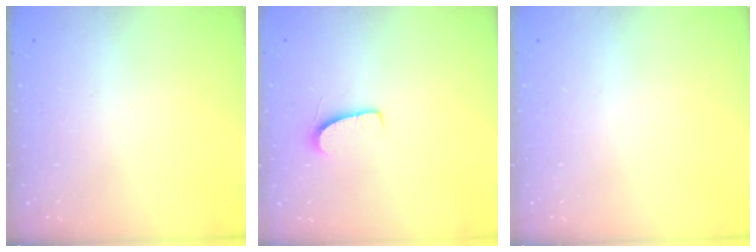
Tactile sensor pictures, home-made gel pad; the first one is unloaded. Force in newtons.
{"total": 7.1, "press": 7.1, "slide": 0.5}
{"total": 0.0}